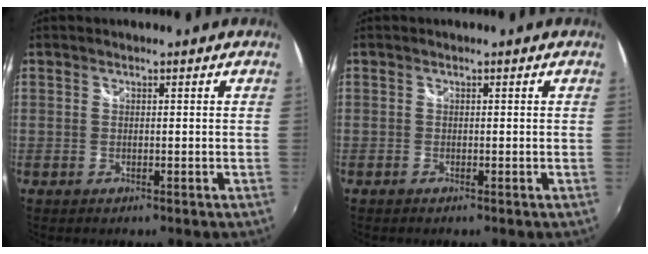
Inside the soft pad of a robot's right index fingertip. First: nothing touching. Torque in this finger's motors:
{"motor_torque": [-0.05, 0.07, -0.04, -0.02]}